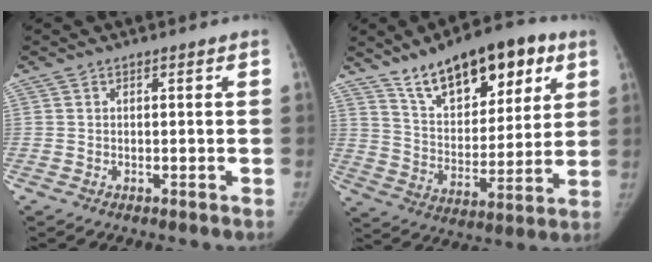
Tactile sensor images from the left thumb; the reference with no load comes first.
{"total": 20.5, "force": [12.2, 9.7, 13.4], "torque": [-0.161, -0.046, 0.205]}